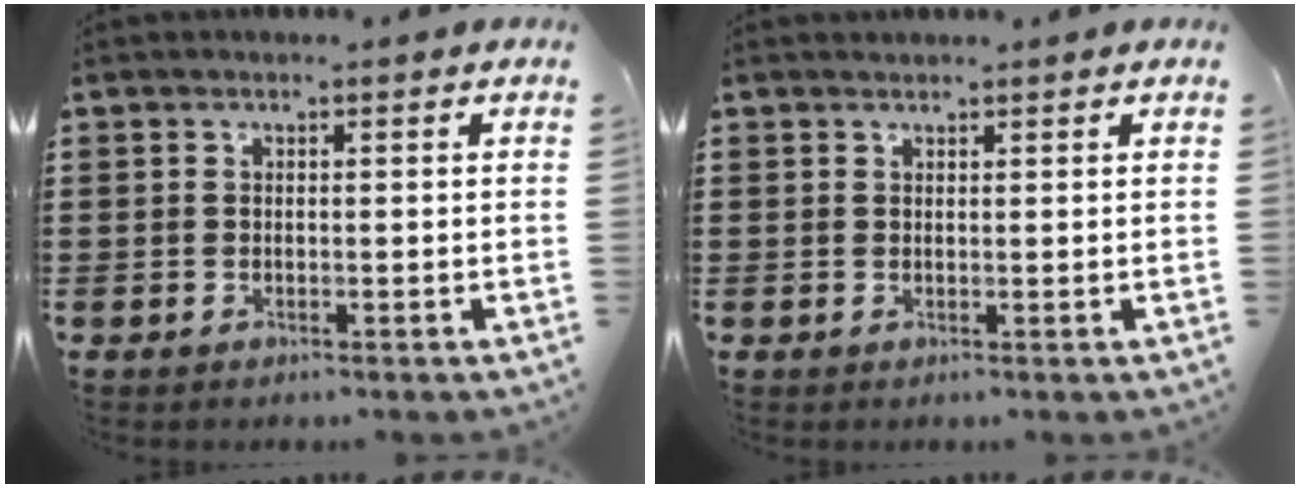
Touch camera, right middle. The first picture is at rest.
{"total": 0.6, "force": [0.6, 0.0, -0.1], "torque": [0.001, -0.001, 0.011]}